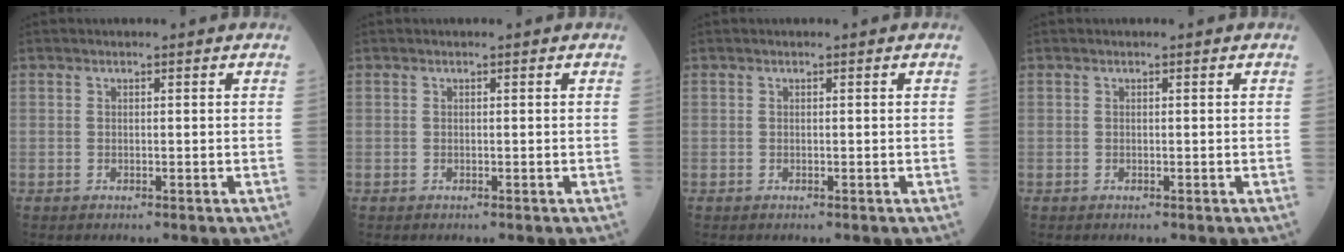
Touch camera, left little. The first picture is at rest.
{"total": 0.0}
{"total": 0.0}
{"total": 0.0}